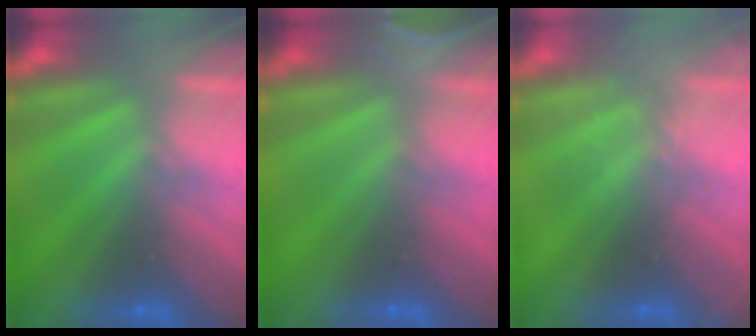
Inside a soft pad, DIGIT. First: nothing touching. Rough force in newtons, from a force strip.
{"total": 2.5}
{"total": 2.2}